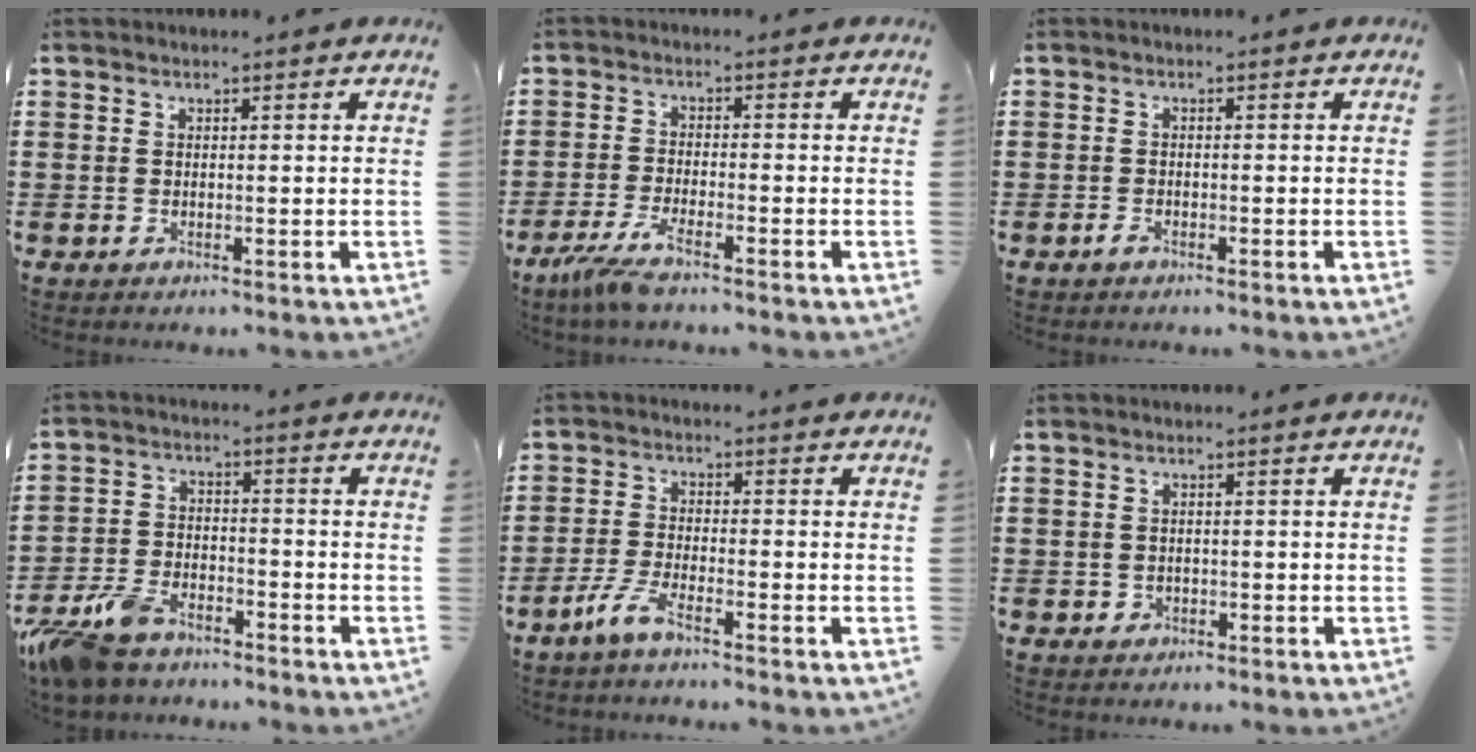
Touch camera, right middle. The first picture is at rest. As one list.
[{"total": 4.8, "force": [-3.7, 0.3, 3.0], "torque": [-0.085, -0.018, -0.076]}, {"total": 1.2, "force": [-0.9, 0.4, 0.7], "torque": [-0.015, -0.002, -0.017]}, {"total": 7.8, "force": [-6.6, 2.5, 3.1], "torque": [-0.091, 0.005, -0.135]}, {"total": 4.3, "force": [-3.0, 0.5, 3.0], "torque": [-0.075, -0.008, -0.063]}, {"total": 0.9, "force": [-0.3, 0.8, 0.2], "torque": [-0.007, 0.005, -0.009]}]